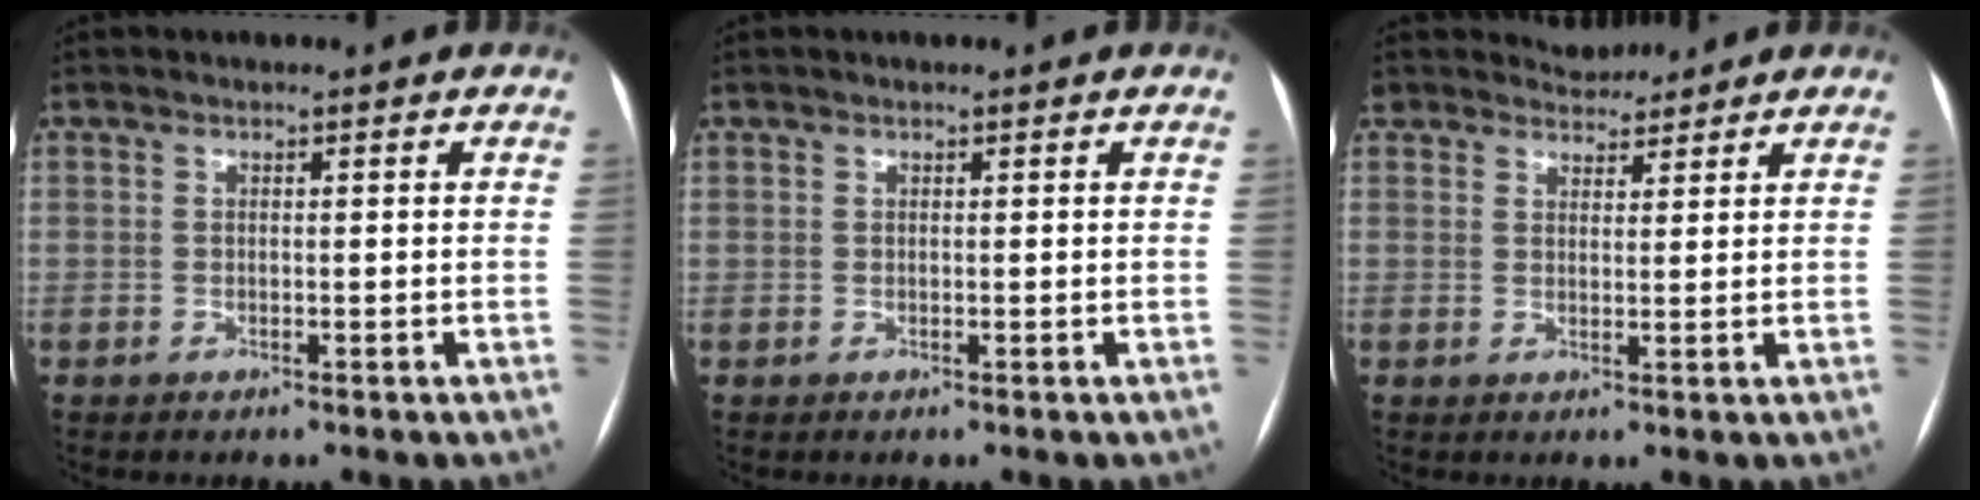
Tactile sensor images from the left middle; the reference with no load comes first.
{"total": 0.0}
{"total": 3.6, "force": [3.4, 0.9, -0.6], "torque": [0.007, 0.010, 0.059]}